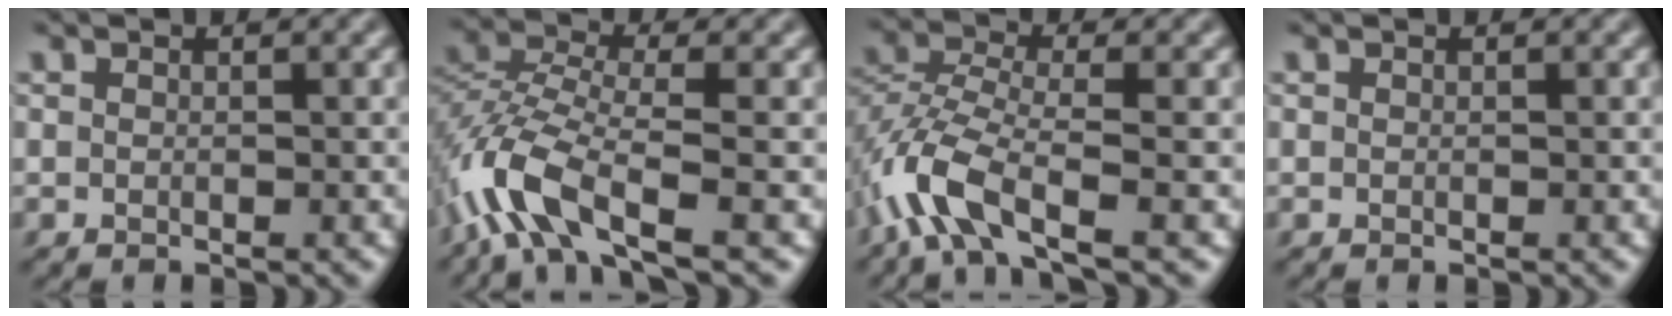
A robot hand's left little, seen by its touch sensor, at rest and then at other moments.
{"total": 6.9, "force": [-4.0, 2.4, 5.2], "torque": [-0.116, 0.006, -0.093]}
{"total": 6.0, "force": [-3.4, 2.0, 4.5], "torque": [-0.102, 0.002, -0.082]}
{"total": 0.0}